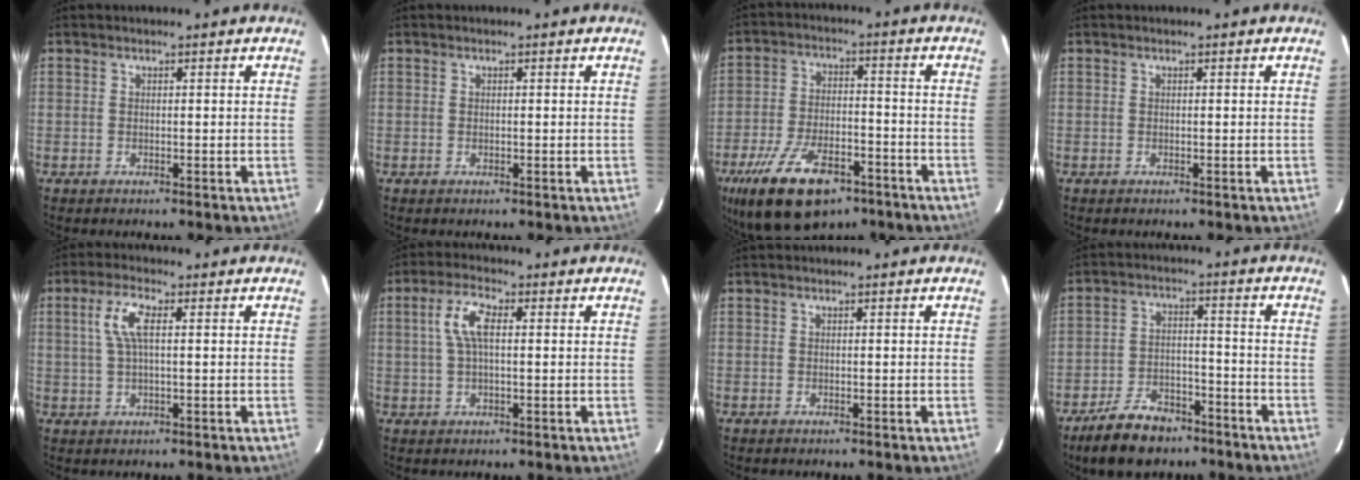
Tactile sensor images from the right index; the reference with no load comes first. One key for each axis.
{"total": 0.0}
{"total": 18.5, "fx": -11.7, "fy": 8.5, "fz": 11.5, "tx": -0.246, "ty": -0.026, "tz": -0.192}
{"total": 0.0}
{"total": 5.5, "fx": 1.3, "fy": 1.5, "fz": 5.1, "tx": -0.104, "ty": 0.009, "tz": 0.027}
{"total": 5.8, "fx": 1.1, "fy": 2.1, "fz": 5.3, "tx": -0.108, "ty": 0.013, "tz": 0.022}
{"total": 0.0}
{"total": 11.8, "fx": -8.9, "fy": 5.6, "fz": 5.4, "tx": -0.128, "ty": 0.009, "tz": -0.140}